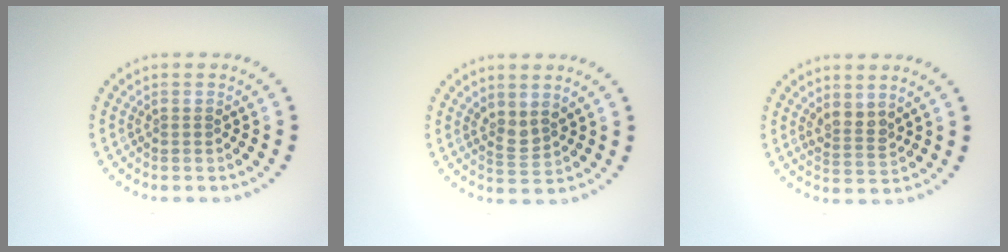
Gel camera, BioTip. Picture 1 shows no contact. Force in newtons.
{"total": 1.8, "press": 1.4, "slide": 1.2}
{"total": 2.1, "press": 1.7, "slide": 1.2}